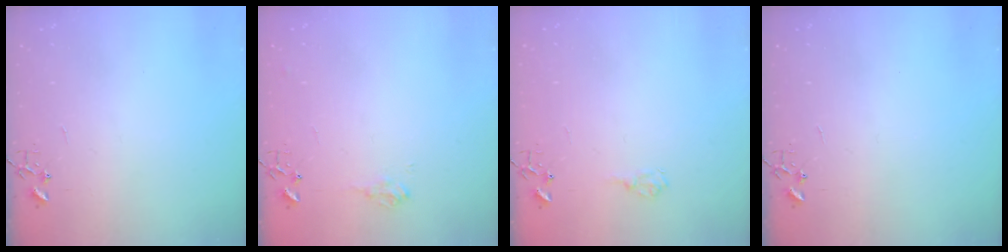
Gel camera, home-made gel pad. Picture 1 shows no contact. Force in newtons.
{"total": 8.5, "press": 8.4, "slide": 0.8}
{"total": 6.8, "press": 6.8, "slide": 0.9}
{"total": 0.0}